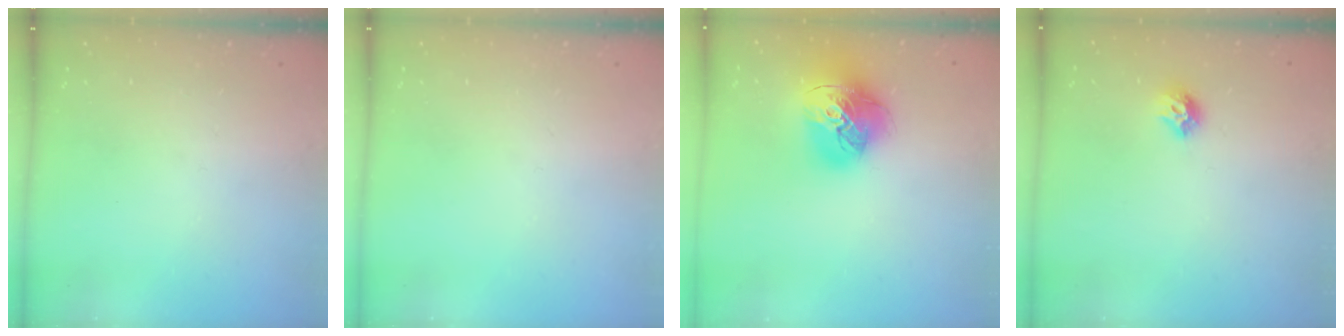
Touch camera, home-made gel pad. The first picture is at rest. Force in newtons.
{"total": 0.0}
{"total": 19.2, "press": 19.1, "slide": 2.2}
{"total": 8.2, "press": 8.2, "slide": 0.3}